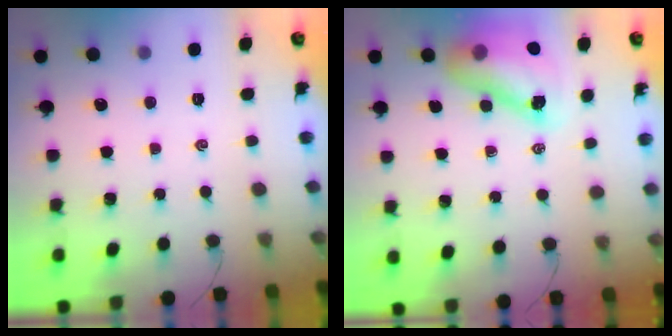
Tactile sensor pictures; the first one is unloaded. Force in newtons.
{"total": 12.4, "press": 11.9, "slide": 3.7}